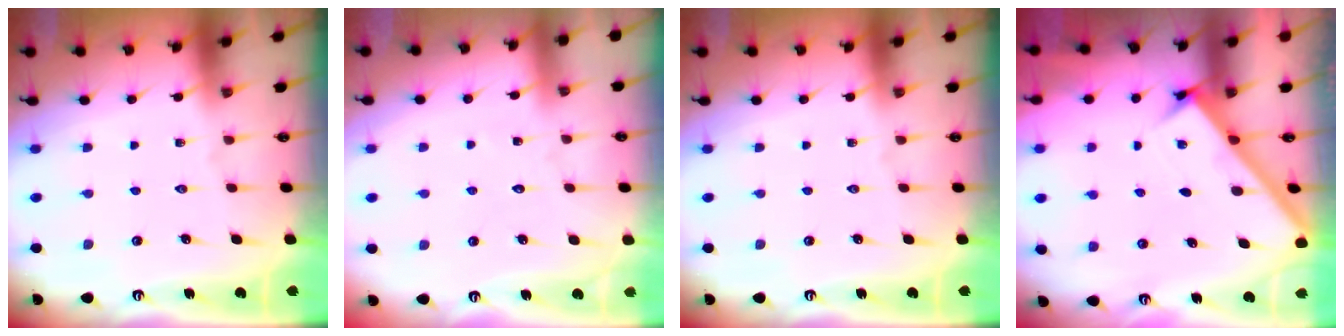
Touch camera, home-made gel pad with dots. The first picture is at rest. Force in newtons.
{"total": 2.6, "press": 2.6, "slide": 0.2}
{"total": 0.0}
{"total": 2.8, "press": 2.8, "slide": 0.4}